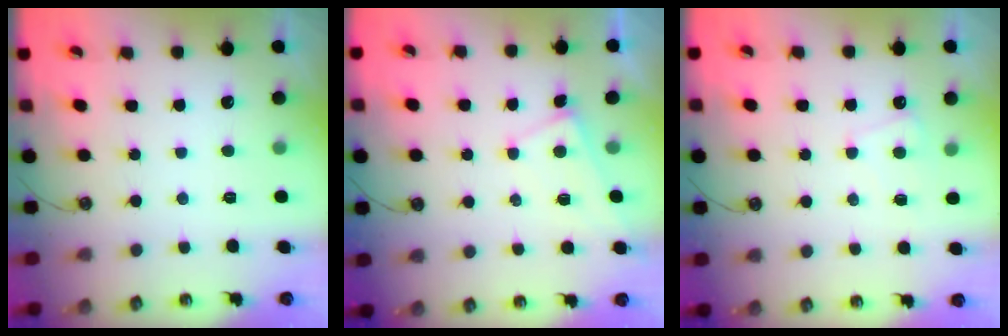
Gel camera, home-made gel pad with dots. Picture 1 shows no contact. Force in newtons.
{"total": 0.6, "press": 0.6, "slide": 0.2}
{"total": 1.1, "press": 1.0, "slide": 0.4}